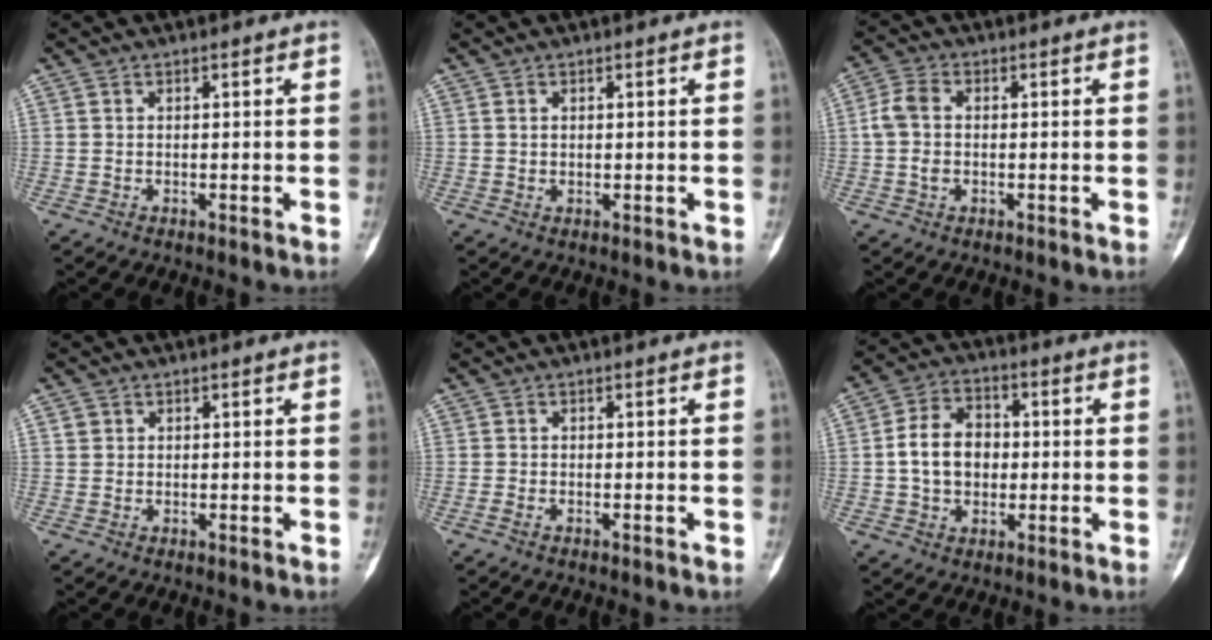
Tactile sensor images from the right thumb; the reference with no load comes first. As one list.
[{"total": 0.6, "force": [0.3, 0.4, 0.3], "torque": [0.003, -0.003, 0.005]}, {"total": 5.1, "force": [0.0, 3.5, 3.7], "torque": [-0.075, 0.013, -0.008]}, {"total": 1.1, "force": [0.4, 1.0, 0.2], "torque": [0.006, 0.000, 0.006]}, {"total": 0.9, "force": [-0.6, 0.3, 0.6], "torque": [-0.015, 0.001, -0.010]}, {"total": 10.2, "force": [-0.2, 7.7, 6.7], "torque": [-0.089, 0.017, -0.009]}]